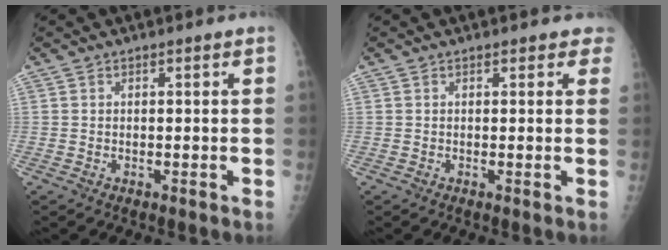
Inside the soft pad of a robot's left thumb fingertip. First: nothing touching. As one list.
[{"total": 2.3, "force": [1.8, 1.3, 0.7], "torque": [0.022, -0.003, 0.008]}]